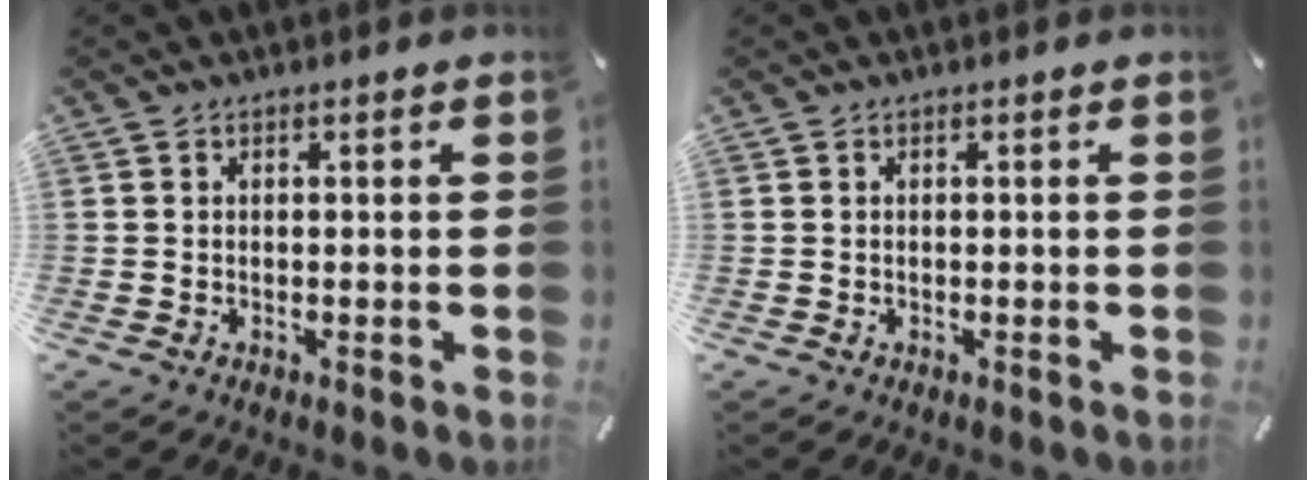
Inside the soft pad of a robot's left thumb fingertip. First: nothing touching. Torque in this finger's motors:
{"motor_torque": [-0.02, -0.01, -0.07, 0.07, 0.00]}